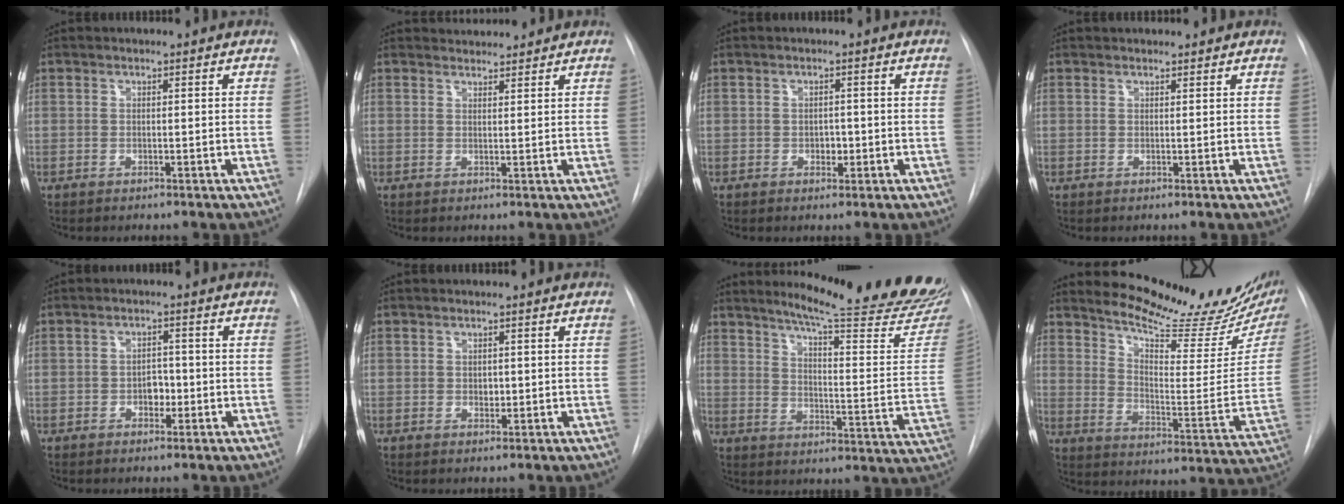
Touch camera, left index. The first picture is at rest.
{"total": 3.3, "force": [3.2, 0.5, 0.0], "torque": [-0.006, 0.020, 0.050]}
{"total": 1.5, "force": [-0.3, 1.1, 1.0], "torque": [-0.013, 0.002, -0.002]}
{"total": 3.0, "force": [2.8, 0.7, 0.7], "torque": [-0.009, 0.024, 0.039]}
{"total": 2.0, "force": [-0.6, 1.3, 1.4], "torque": [-0.017, 0.005, -0.007]}
{"total": 1.1, "force": [0.1, 0.9, 0.7], "torque": [-0.010, 0.000, 0.003]}
{"total": 25.4, "force": [22.6, 0.7, 11.5], "torque": [-0.159, -0.113, 0.277]}
{"total": 21.4, "force": [19.1, 2.3, 9.5], "torque": [-0.141, -0.094, 0.252]}